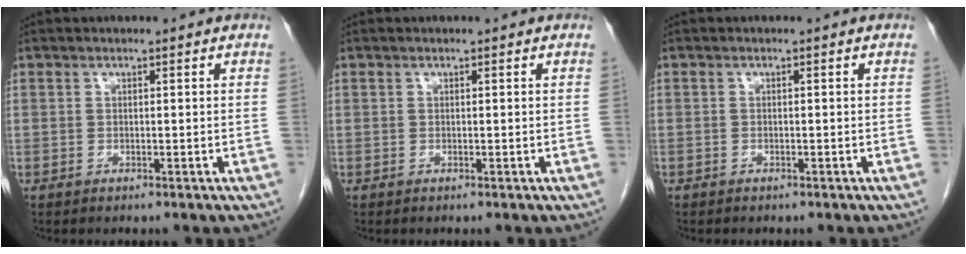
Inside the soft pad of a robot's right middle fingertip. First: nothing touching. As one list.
[{"total": 0.0}, {"total": 0.5, "force": [-0.4, 0.3, 0.1], "torque": [-0.009, 0.001, -0.008]}]